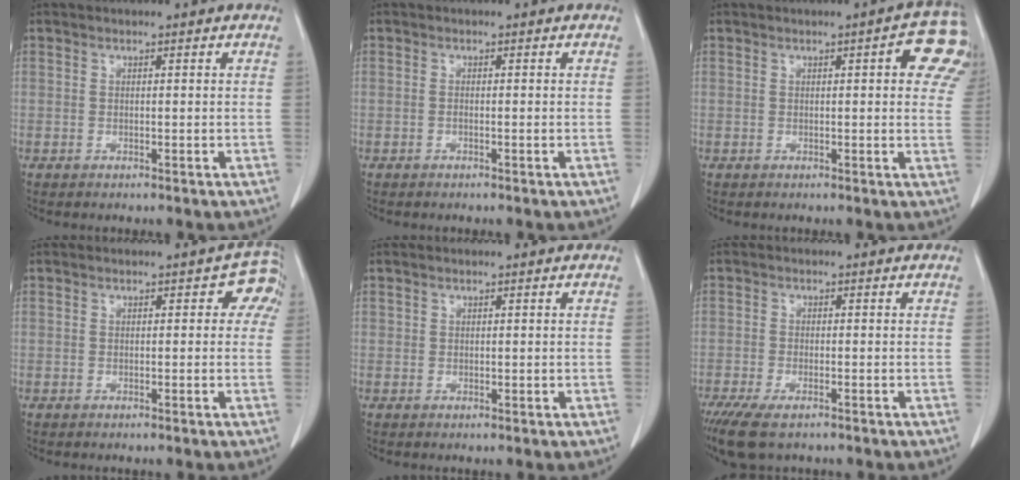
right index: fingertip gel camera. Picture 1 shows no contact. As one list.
[{"total": 0.0}, {"total": 7.3, "force": [2.9, 1.8, 6.4], "torque": [-0.063, 0.001, 0.018]}, {"total": 3.2, "force": [0.6, 2.1, 2.4], "torque": [-0.009, 0.014, -0.003]}, {"total": 0.6, "force": [0.4, 0.4, 0.0], "torque": [0.013, 0.002, 0.007]}, {"total": 7.4, "force": [-5.4, 2.1, 4.6], "torque": [-0.080, -0.017, -0.090]}]